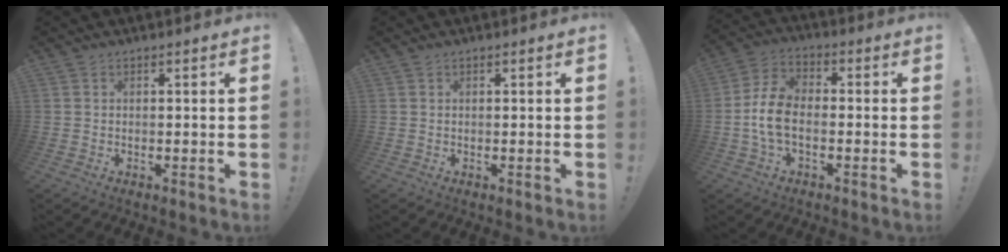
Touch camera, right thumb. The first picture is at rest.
{"total": 0.0}
{"total": 9.9, "force": [-2.1, 5.9, 7.7], "torque": [-0.163, 0.011, -0.035]}